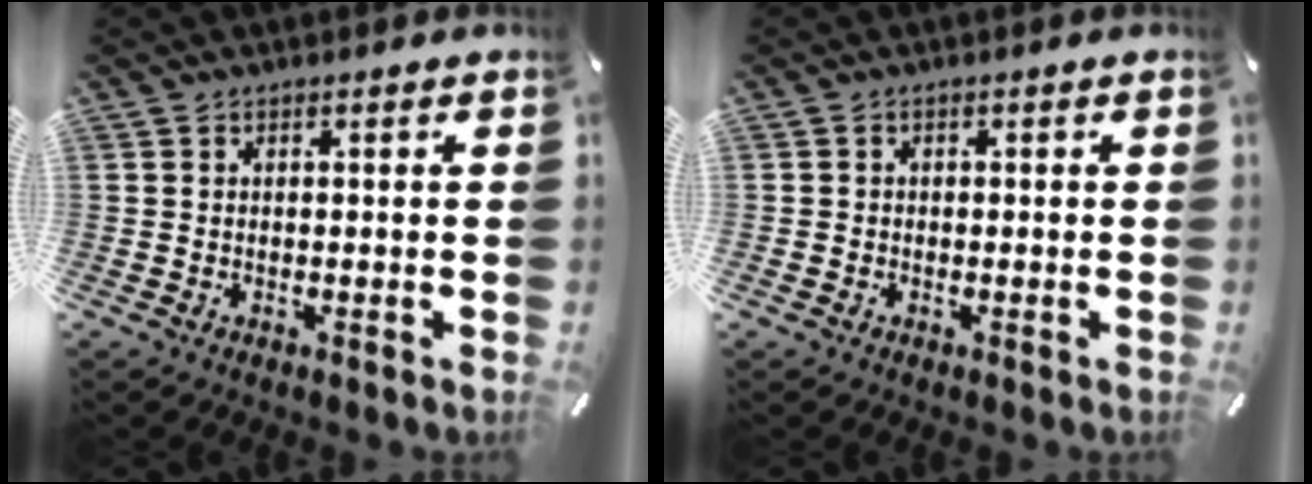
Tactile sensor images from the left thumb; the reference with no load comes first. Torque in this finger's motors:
{"motor_torque": [-0.07, -0.40, 0.04, 0.11, -0.05]}